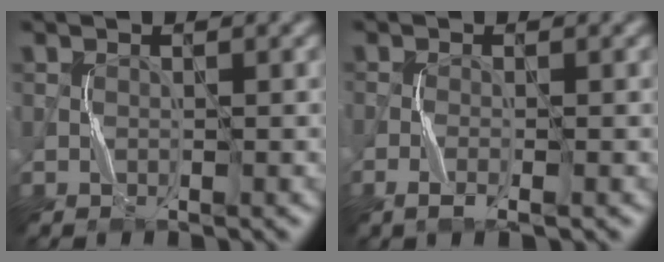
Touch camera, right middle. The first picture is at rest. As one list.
[{"total": 1.7, "force": [-0.9, 0.5, 1.3], "torque": [-0.033, -0.004, -0.023]}]